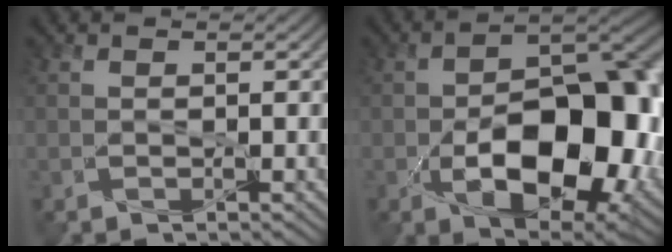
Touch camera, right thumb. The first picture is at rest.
{"total": 14.5, "force": [-4.0, 7.4, 11.8], "torque": [-0.147, -0.023, -0.051]}